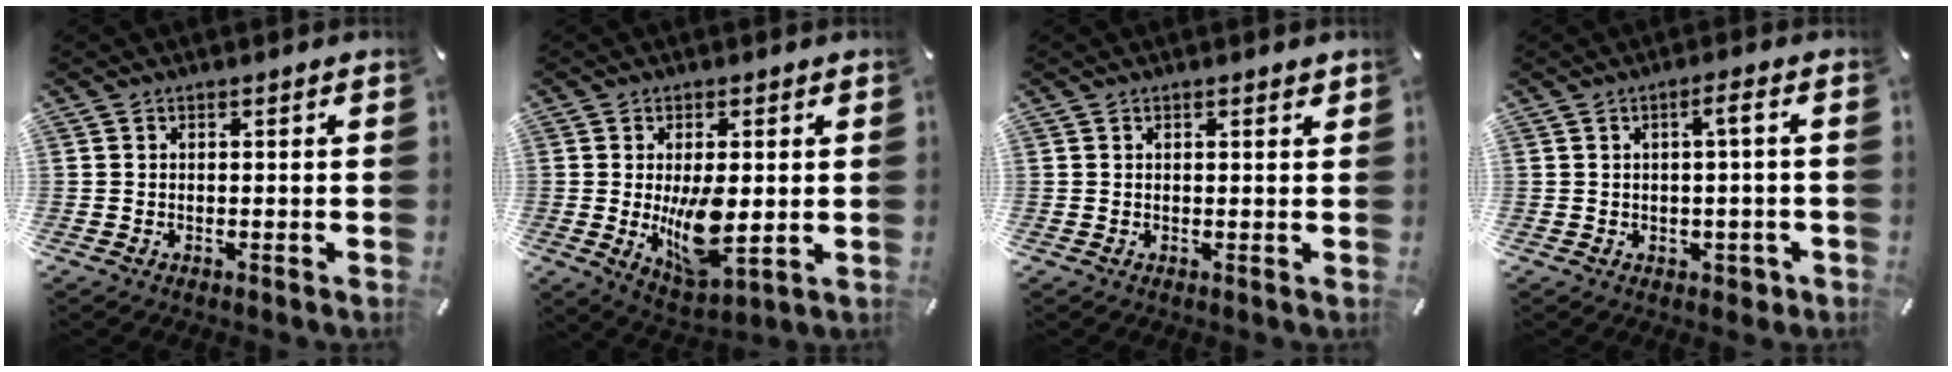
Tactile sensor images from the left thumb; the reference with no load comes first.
{"total": 11.3, "force": [0.0, 5.2, 10.1], "torque": [-0.169, -0.034, 0.001]}
{"total": 0.9, "force": [0.5, 0.3, 0.6], "torque": [-0.013, 0.000, 0.009]}
{"total": 4.0, "force": [0.0, 1.7, 3.7], "torque": [-0.066, 0.008, -0.002]}